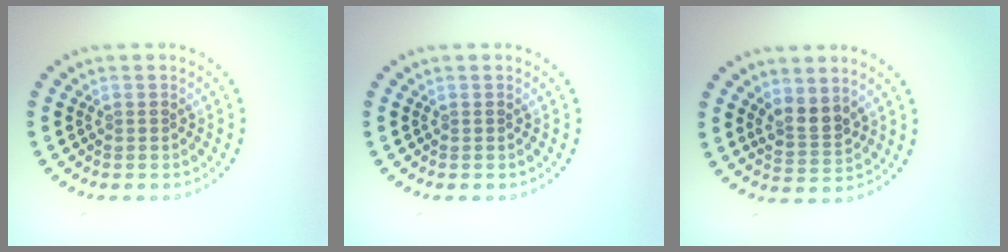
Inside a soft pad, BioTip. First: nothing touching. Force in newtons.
{"total": 0.0}
{"total": 2.5, "press": 2.2, "slide": 1.2}